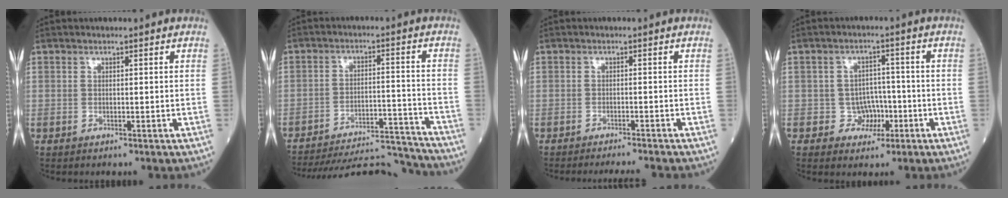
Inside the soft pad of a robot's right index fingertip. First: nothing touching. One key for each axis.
{"total": 17.2, "fx": -16.9, "fy": 0.8, "fz": 3.2, "tx": -0.063, "ty": 0.009, "tz": -0.246}
{"total": 6.4, "fx": -6.1, "fy": -0.4, "fz": 2.0, "tx": -0.020, "ty": -0.016, "tz": -0.082}
{"total": 4.2, "fx": -1.5, "fy": 3.9, "fz": 0.8, "tx": 0.002, "ty": 0.014, "tz": -0.019}